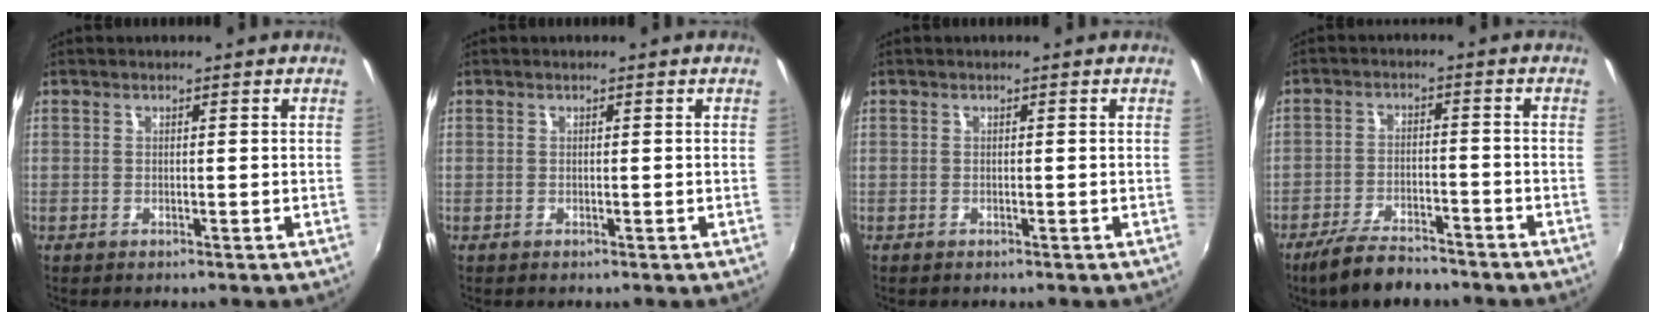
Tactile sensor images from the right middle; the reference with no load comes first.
{"total": 0.0}
{"total": 0.0}
{"total": 9.3, "force": [-7.7, 2.8, 4.5], "torque": [-0.106, -0.010, -0.129]}